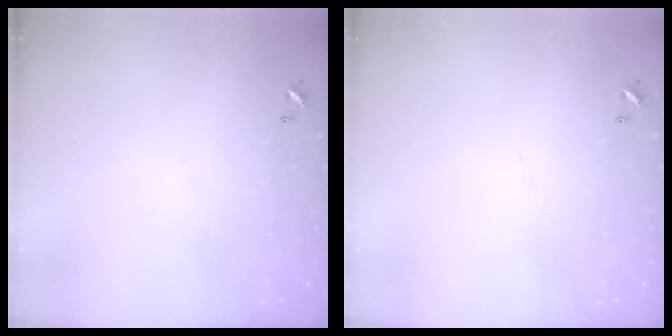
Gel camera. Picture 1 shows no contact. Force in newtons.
{"total": 0.0}